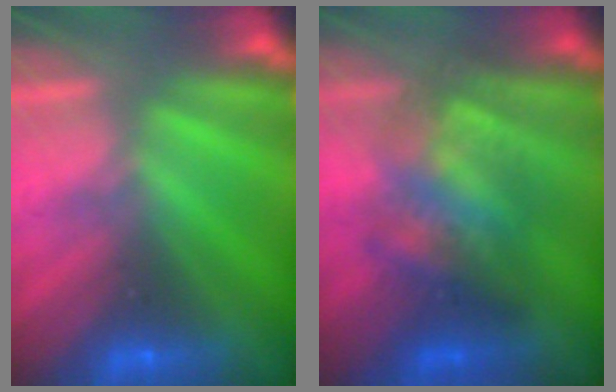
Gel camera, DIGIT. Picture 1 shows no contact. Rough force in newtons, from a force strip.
{"total": 4.1}